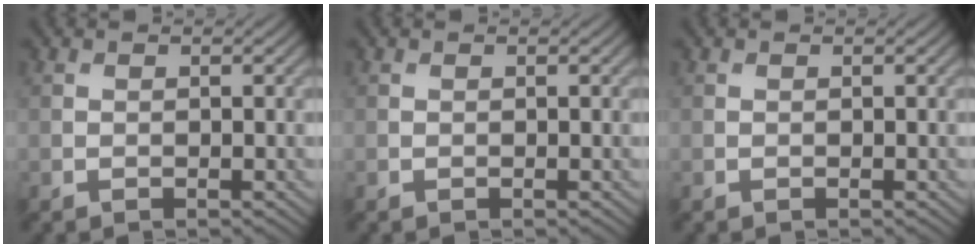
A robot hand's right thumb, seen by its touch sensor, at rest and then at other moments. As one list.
[{"total": 0.0}, {"total": 0.0}]